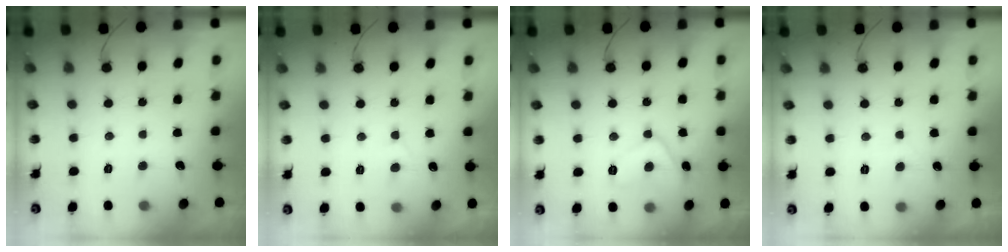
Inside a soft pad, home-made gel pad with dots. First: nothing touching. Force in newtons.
{"total": 3.4, "press": 3.3, "slide": 0.4}
{"total": 8.2, "press": 8.2, "slide": 0.7}
{"total": 2.7, "press": 2.7, "slide": 0.4}